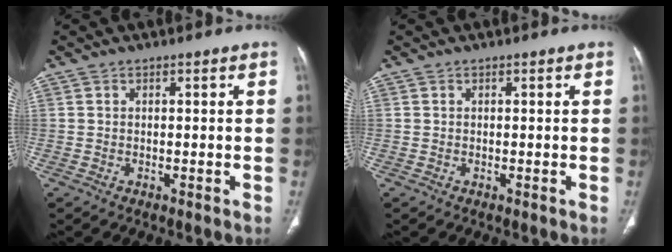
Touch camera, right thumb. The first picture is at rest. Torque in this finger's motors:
{"motor_torque": [0.00, 0.00, -0.19, -0.04, 0.00]}